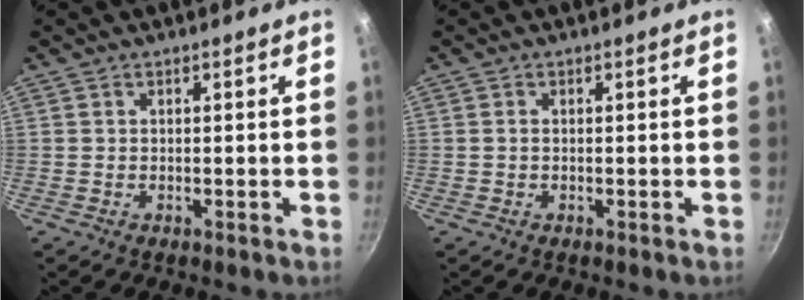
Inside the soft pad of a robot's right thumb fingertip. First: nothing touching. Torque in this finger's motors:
{"motor_torque": [-0.36, -0.31, 0.47, -0.07, 0.00]}